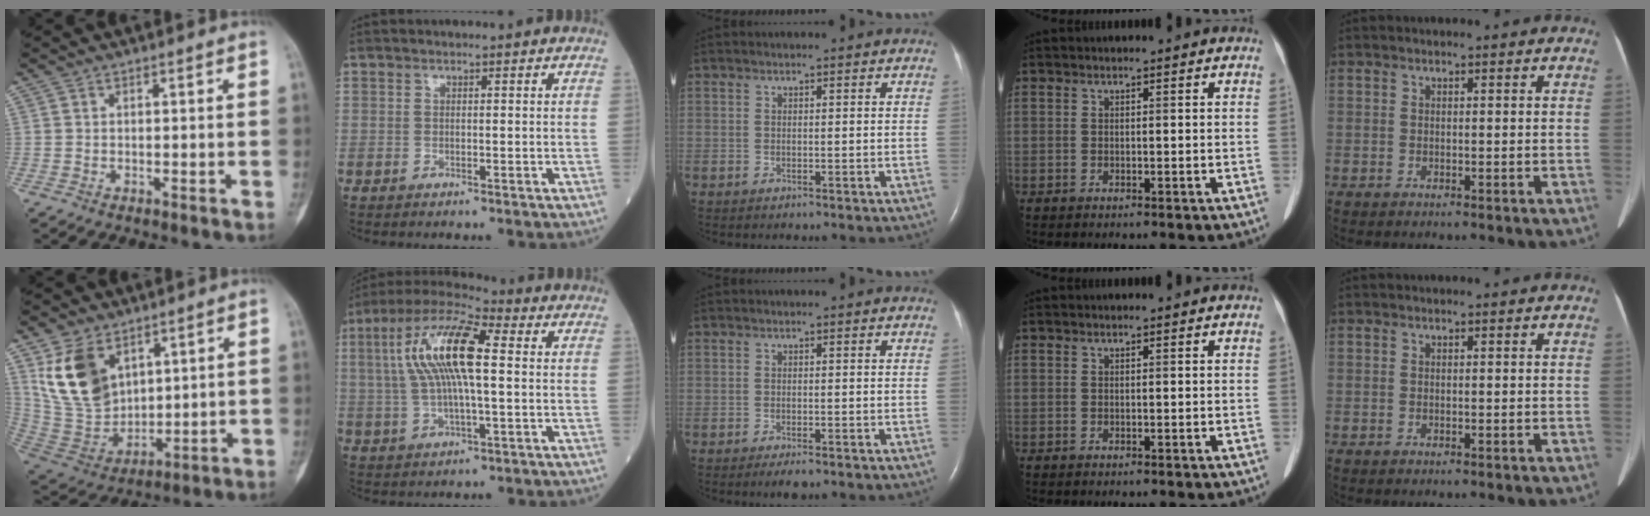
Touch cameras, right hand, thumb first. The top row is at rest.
{"thumb": {"total": 14.7, "force": [6.8, 9.7, 8.7], "torque": [-0.140, -0.034, 0.157]}, "index": {"total": 14.1, "force": [2.0, 3.2, 13.6], "torque": [-0.277, 0.028, 0.032]}, "middle": {"total": 2.1, "force": [-1.5, 0.4, 1.4], "torque": [-0.025, -0.005, -0.023]}}